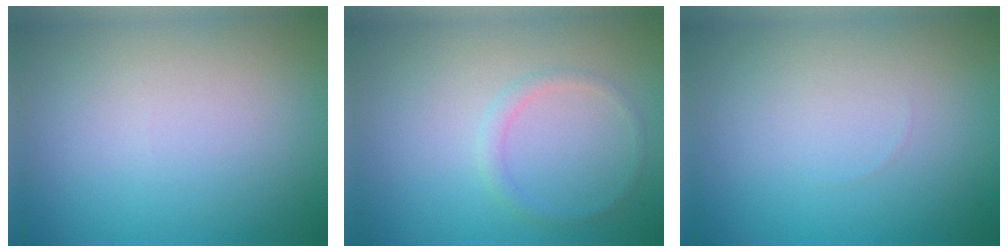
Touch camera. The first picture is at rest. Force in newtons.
{"total": 1.0, "press": 1.0, "slide": 0.1}
{"total": 0.0}